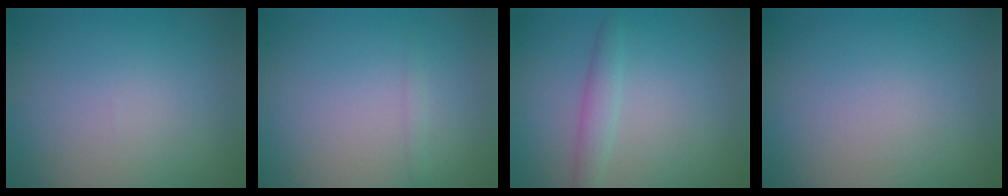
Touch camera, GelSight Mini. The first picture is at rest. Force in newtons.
{"total": 0.5, "press": 0.5, "slide": 0.0}
{"total": 1.9, "press": 1.9, "slide": 0.1}
{"total": 0.0}